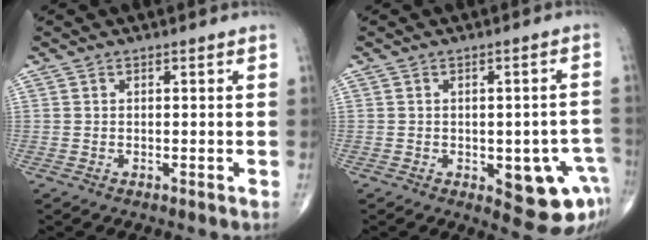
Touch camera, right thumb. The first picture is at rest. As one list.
[{"total": 11.4, "force": [-3.8, 5.1, 9.4], "torque": [-0.081, 0.016, -0.035]}]